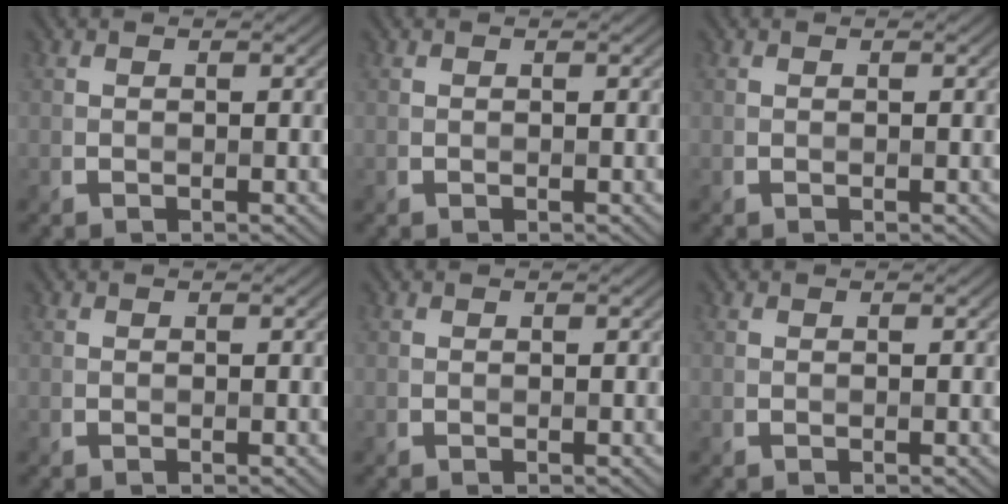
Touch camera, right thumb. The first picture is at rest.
{"total": 0.0}
{"total": 0.0}
{"total": 0.0}
{"total": 0.0}
{"total": 0.0}